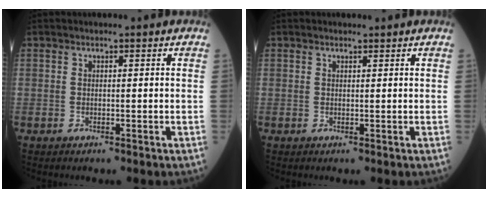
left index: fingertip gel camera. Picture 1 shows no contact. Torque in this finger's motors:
{"motor_torque": [0.41, -0.53, 0.07, 0.01]}